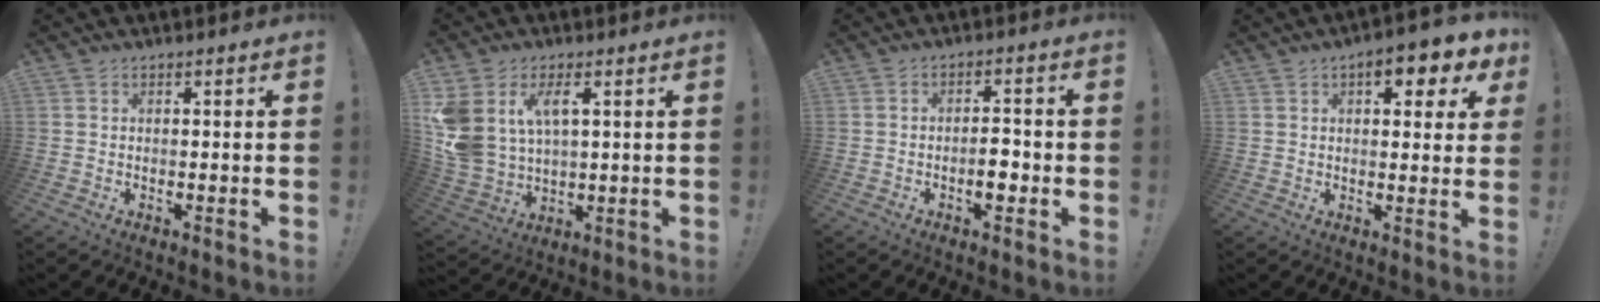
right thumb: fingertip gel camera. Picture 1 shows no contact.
{"total": 10.4, "force": [4.7, 6.2, 6.8], "torque": [-0.148, -0.020, 0.091]}
{"total": 5.2, "force": [-1.9, 2.4, 4.2], "torque": [-0.060, 0.010, -0.033]}
{"total": 7.9, "force": [3.9, 3.4, 6.0], "torque": [-0.065, -0.013, 0.060]}